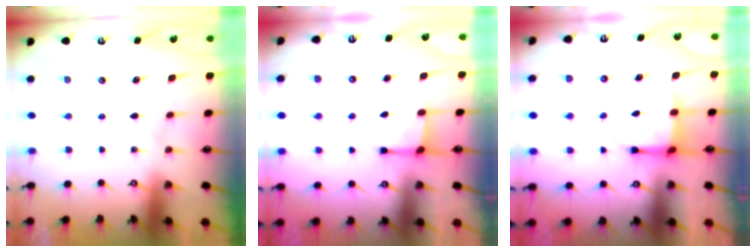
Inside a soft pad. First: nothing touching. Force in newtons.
{"total": 2.2, "press": 2.1, "slide": 0.7}
{"total": 3.9, "press": 3.7, "slide": 1.2}